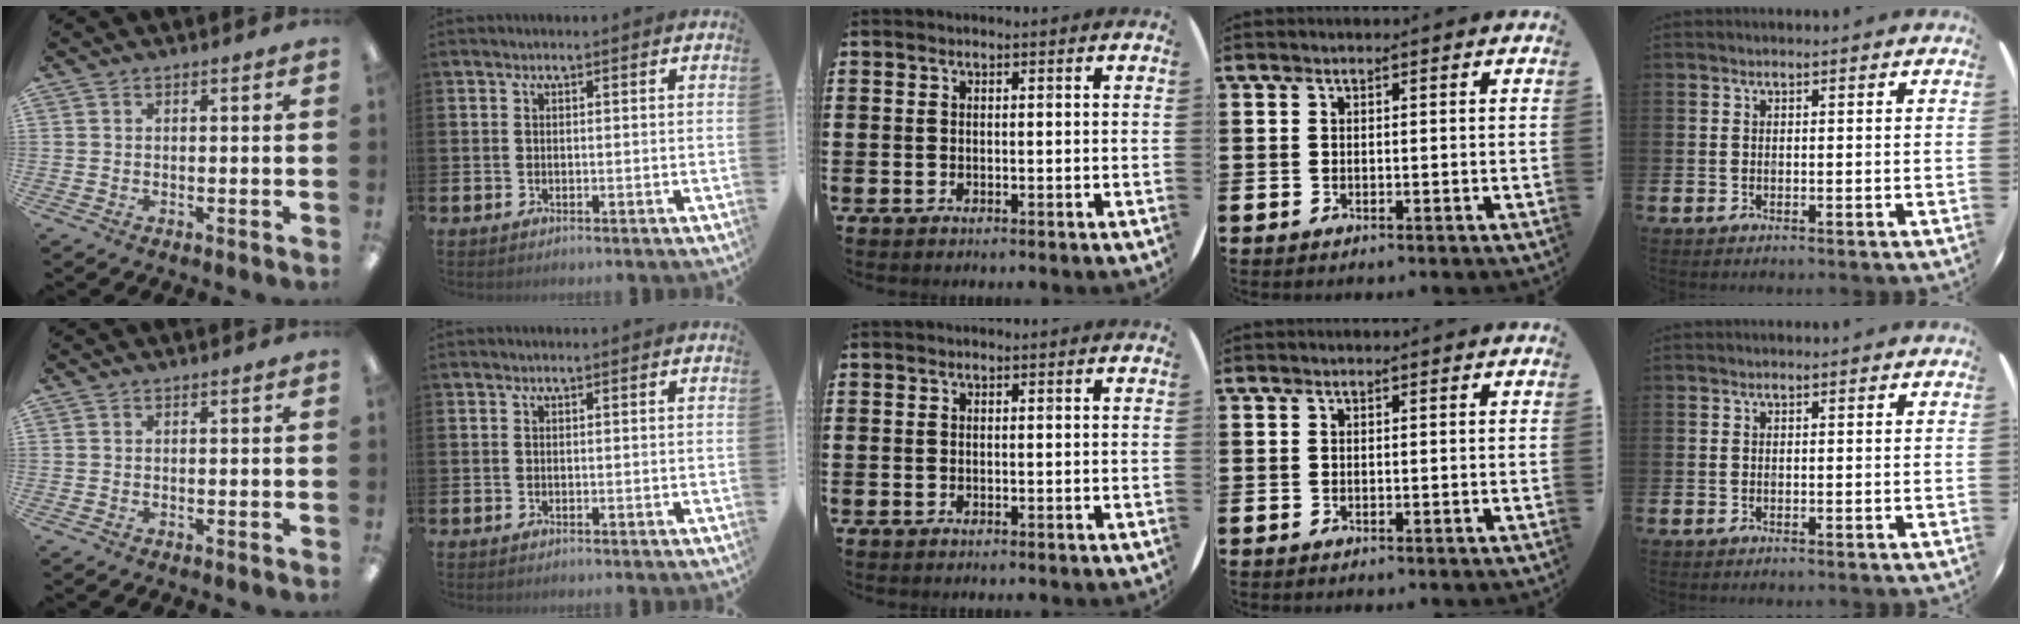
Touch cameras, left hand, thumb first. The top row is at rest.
{}